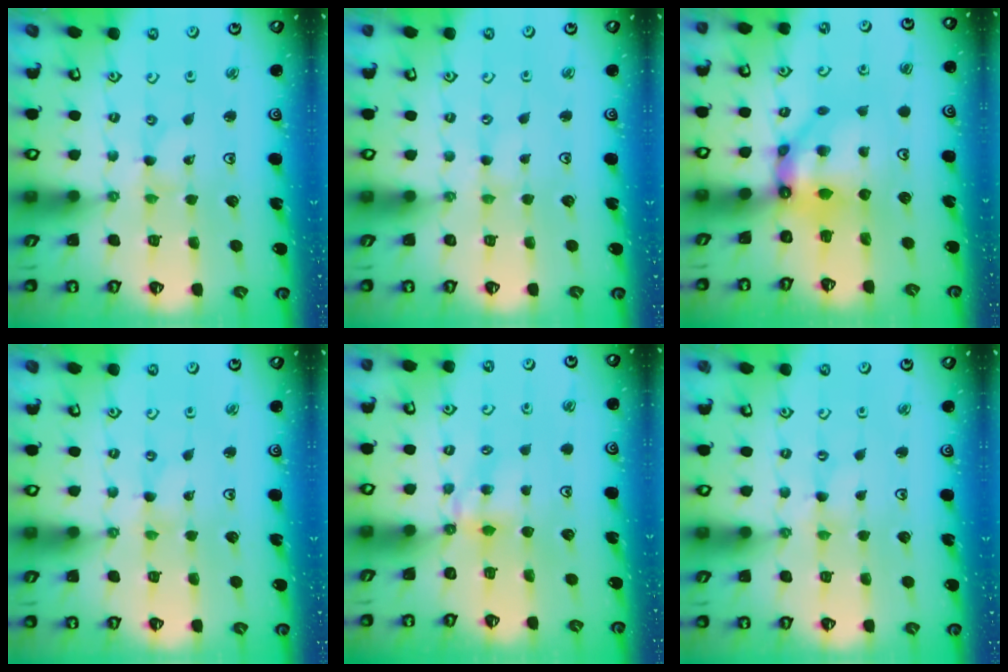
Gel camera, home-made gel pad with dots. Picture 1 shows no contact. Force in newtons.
{"total": 0.5, "press": 0.5, "slide": 0.1}
{"total": 9.4, "press": 9.4, "slide": 1.0}
{"total": 0.0}
{"total": 5.2, "press": 5.1, "slide": 1.0}
{"total": 0.0}